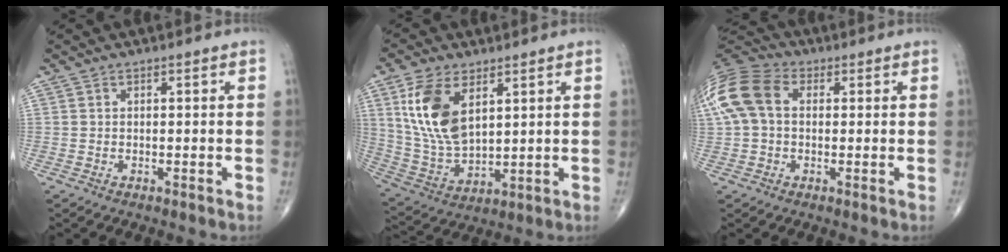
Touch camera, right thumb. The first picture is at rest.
{"total": 14.0, "force": [5.3, 7.5, 10.5], "torque": [-0.207, -0.020, 0.118]}
{"total": 13.3, "force": [2.1, 9.2, 9.3], "torque": [-0.208, 0.036, 0.030]}